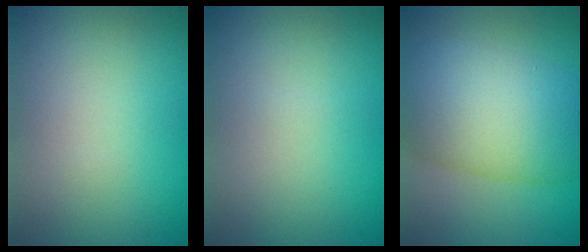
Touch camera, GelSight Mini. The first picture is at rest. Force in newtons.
{"total": 0.0}
{"total": 9.5, "press": 9.5, "slide": 0.3}